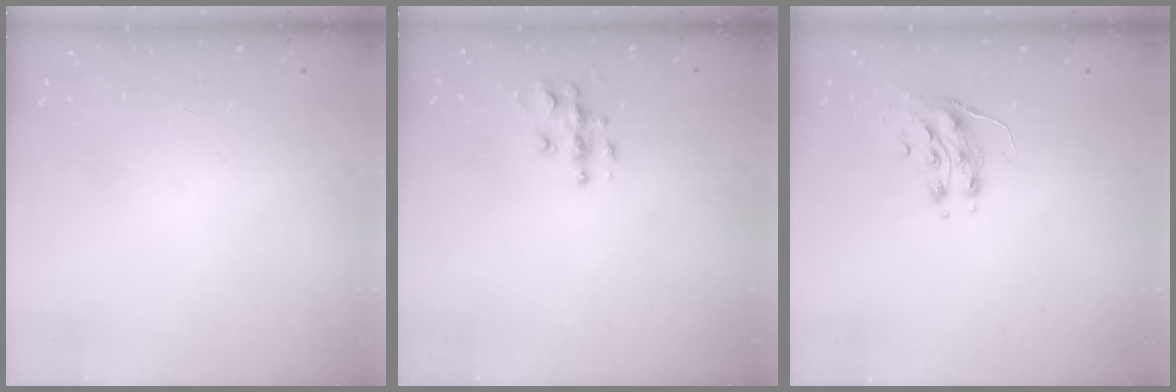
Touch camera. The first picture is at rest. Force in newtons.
{"total": 7.0, "press": 6.9, "slide": 0.3}
{"total": 8.9, "press": 8.9, "slide": 0.3}